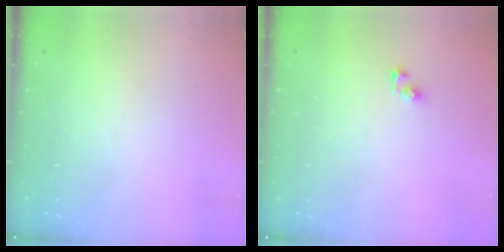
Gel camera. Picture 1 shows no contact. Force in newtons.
{"total": 3.7, "press": 3.7, "slide": 0.1}